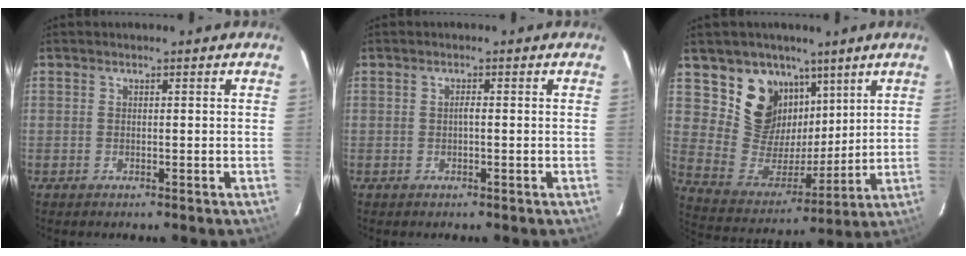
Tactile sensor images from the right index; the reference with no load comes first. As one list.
[{"total": 0.7, "force": [-0.2, 0.2, 0.6], "torque": [-0.009, 0.004, -0.004]}, {"total": 15.1, "force": [8.7, 11.1, 5.4], "torque": [-0.117, 0.001, 0.176]}]